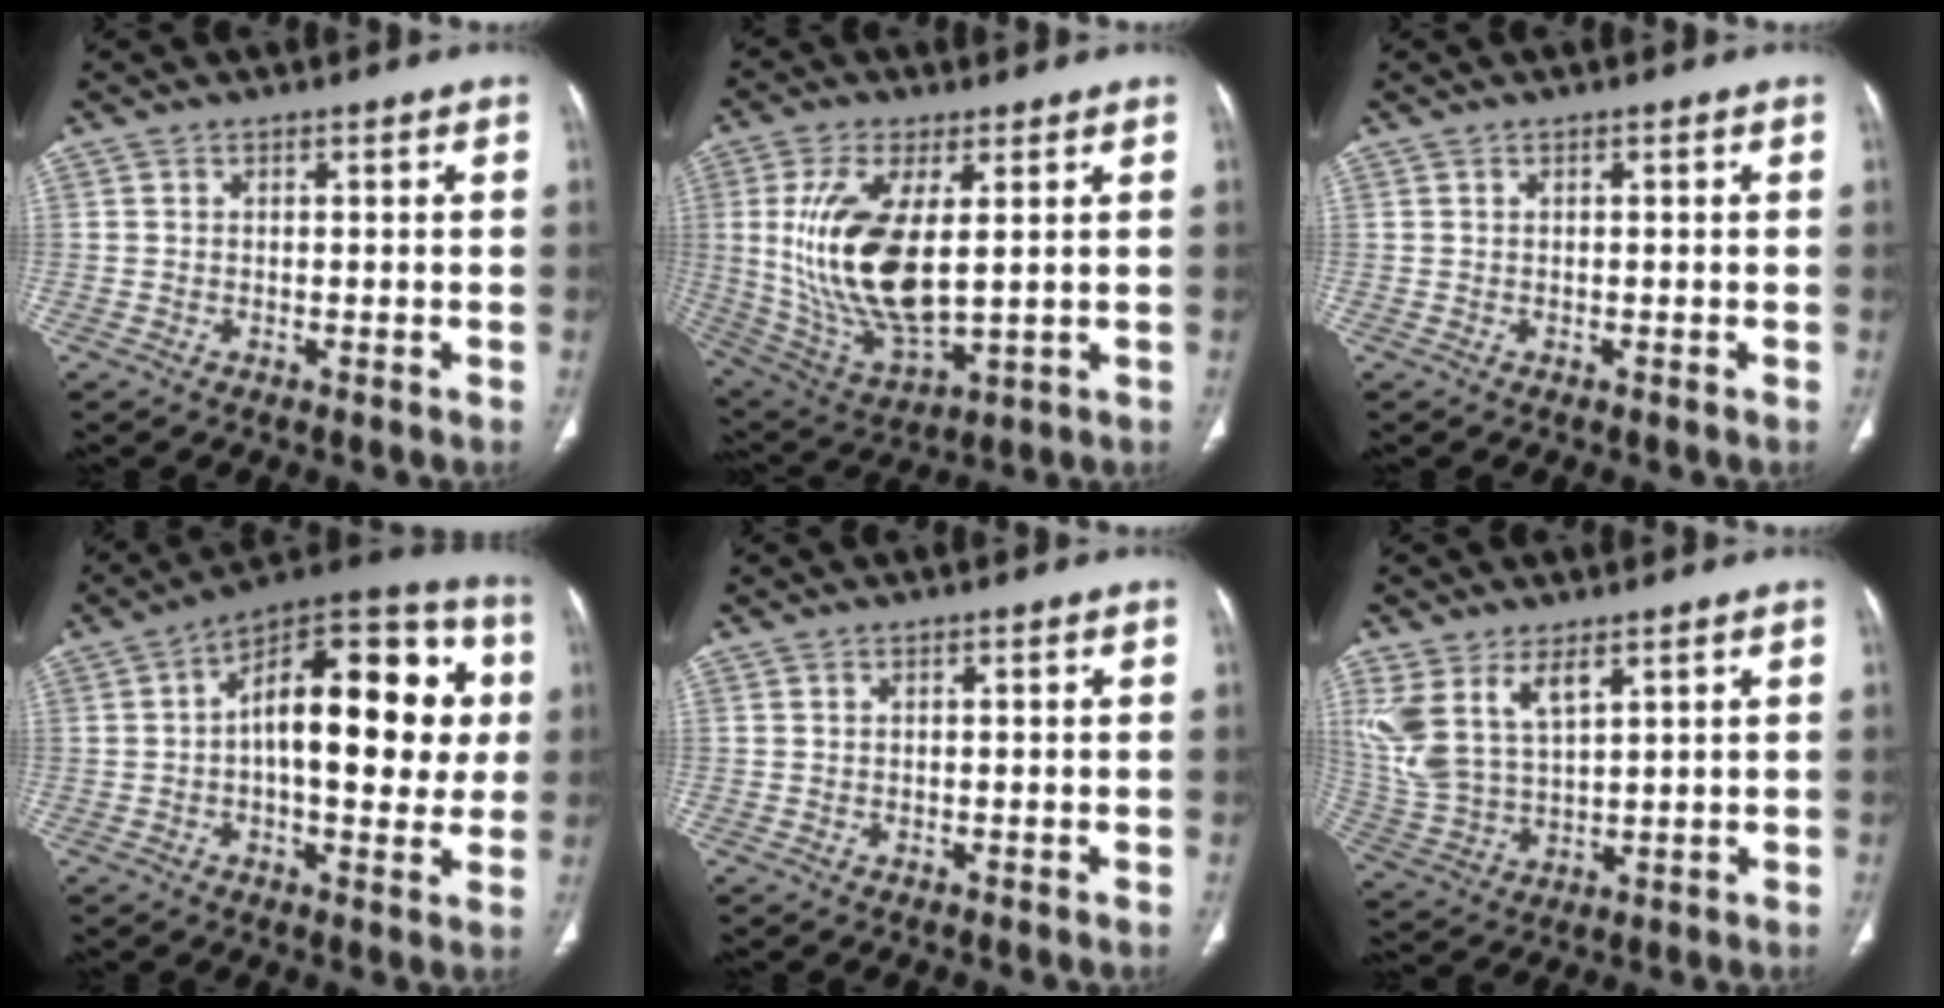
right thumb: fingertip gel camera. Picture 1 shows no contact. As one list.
[{"total": 17.7, "force": [2.4, 7.8, 15.7], "torque": [-0.318, -0.023, 0.061]}, {"total": 0.0}, {"total": 23.5, "force": [2.5, 11.0, 20.6], "torque": [-0.264, 0.030, 0.023]}, {"total": 0.0}, {"total": 11.2, "force": [5.7, 5.5, 7.9], "torque": [-0.170, -0.017, 0.130]}]